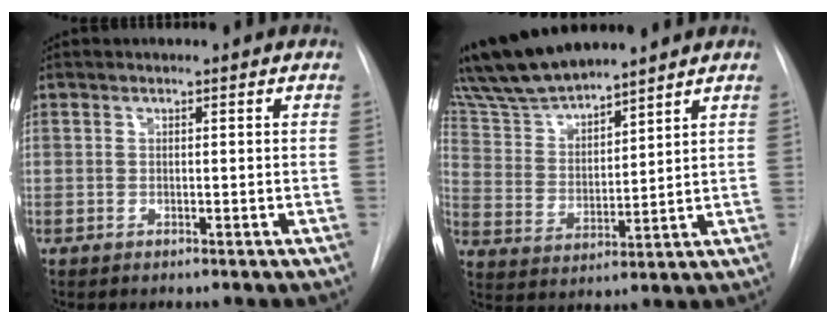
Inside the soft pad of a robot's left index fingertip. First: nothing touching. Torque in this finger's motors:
{"motor_torque": [1.01, -1.13, 0.79, 0.21]}